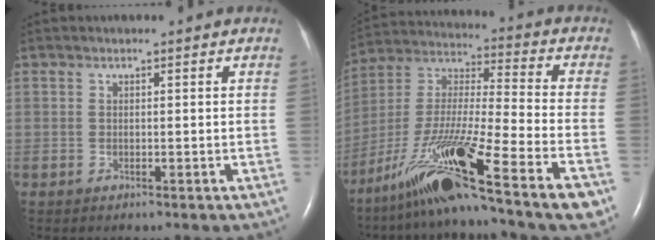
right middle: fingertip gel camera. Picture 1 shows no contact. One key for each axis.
{"total": 23.1, "fx": -14.1, "fy": 0.3, "fz": 18.3, "tx": -0.326, "ty": -0.036, "tz": -0.251}